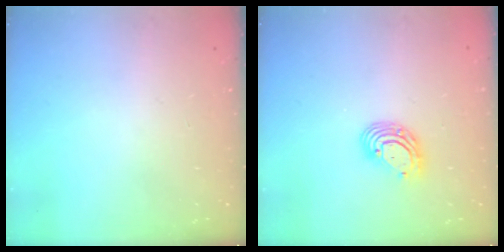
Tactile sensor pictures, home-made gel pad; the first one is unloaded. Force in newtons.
{"total": 8.8, "press": 8.6, "slide": 1.7}